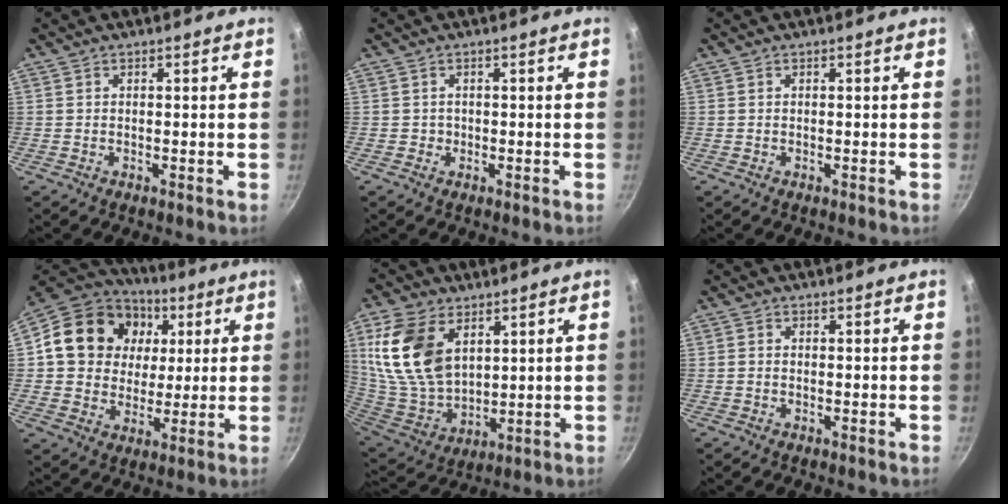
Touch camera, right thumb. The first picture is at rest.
{"total": 0.8, "force": [0.0, 0.8, 0.0], "torque": [0.006, 0.000, -0.002]}
{"total": 0.0}
{"total": 19.0, "force": [4.4, 16.0, 9.1], "torque": [-0.145, 0.015, 0.068]}
{"total": 18.8, "force": [6.7, 11.8, 12.9], "torque": [-0.241, -0.030, 0.145]}
{"total": 0.6, "force": [-0.2, 0.5, 0.3], "torque": [-0.007, 0.003, -0.005]}